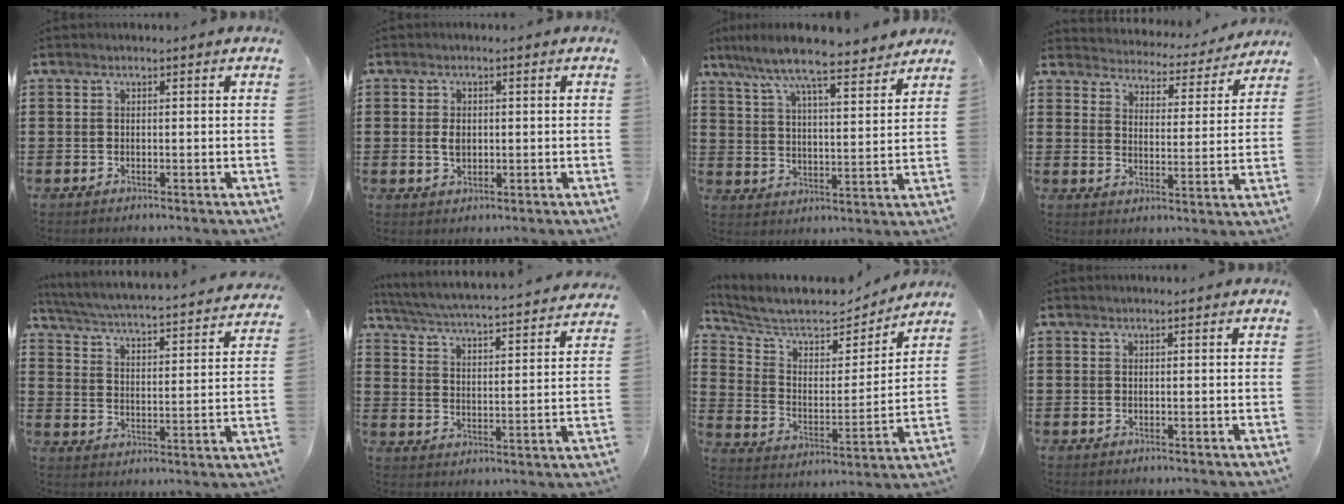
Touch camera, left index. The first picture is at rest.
{"total": 2.6, "force": [0.2, 1.6, 2.0], "torque": [-0.041, 0.004, 0.003]}
{"total": 8.5, "force": [7.5, 0.3, 4.0], "torque": [-0.107, -0.042, 0.126]}
{"total": 3.9, "force": [3.9, 0.3, -0.4], "torque": [-0.020, -0.036, 0.062]}
{"total": 3.7, "force": [3.4, -0.6, 1.3], "torque": [-0.045, -0.035, 0.046]}
{"total": 4.2, "force": [3.9, -0.6, 1.3], "torque": [-0.047, -0.037, 0.058]}
{"total": 7.7, "force": [6.7, 2.6, 2.9], "torque": [-0.083, -0.047, 0.112]}
{"total": 0.0}